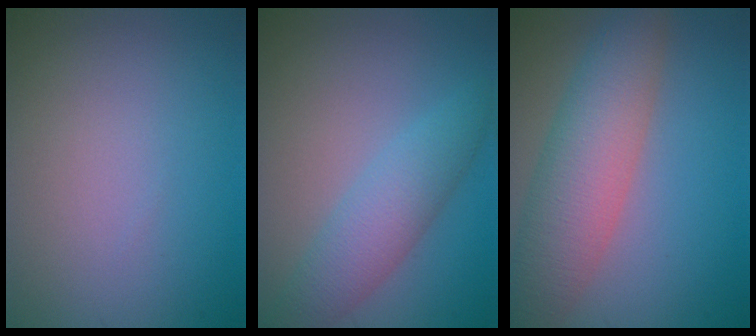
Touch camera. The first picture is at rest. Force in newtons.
{"total": 4.1, "press": 4.1, "slide": 0.2}
{"total": 7.0, "press": 7.0, "slide": 0.4}